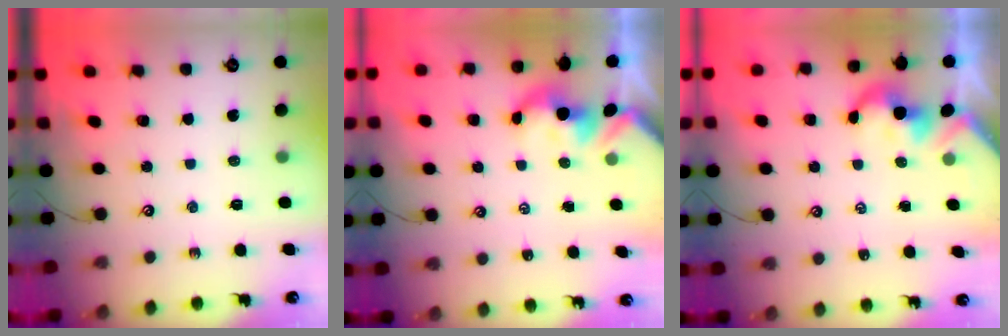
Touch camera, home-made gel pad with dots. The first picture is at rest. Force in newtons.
{"total": 1.7, "press": 1.6, "slide": 0.2}
{"total": 2.2, "press": 2.2, "slide": 0.4}